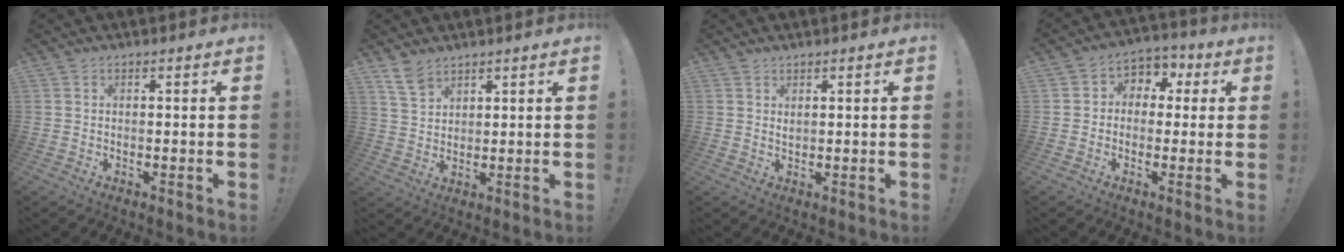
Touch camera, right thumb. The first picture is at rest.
{"total": 6.1, "force": [4.6, 3.1, 2.5], "torque": [-0.045, -0.025, 0.089]}
{"total": 1.2, "force": [1.1, 0.2, 0.5], "torque": [-0.004, -0.003, 0.020]}
{"total": 6.3, "force": [-1.1, 5.8, 2.3], "torque": [-0.023, 0.017, -0.017]}